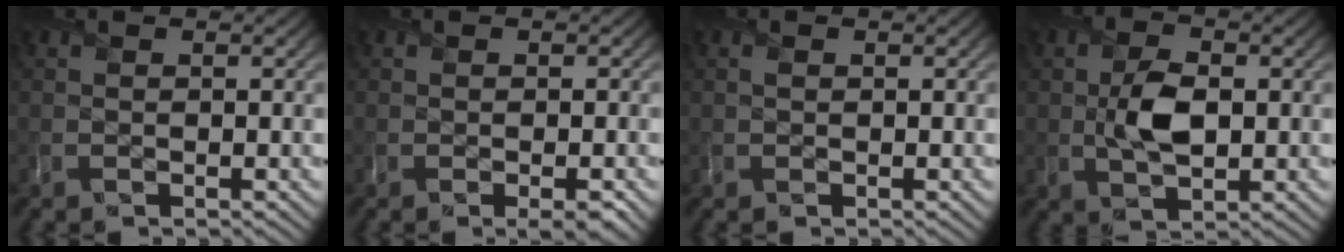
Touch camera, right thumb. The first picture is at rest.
{"total": 1.8, "force": [-0.9, 0.3, 1.5], "torque": [-0.022, -0.003, -0.014]}
{"total": 0.0}
{"total": 5.3, "force": [-0.2, 3.3, 4.2], "torque": [-0.087, -0.007, -0.002]}